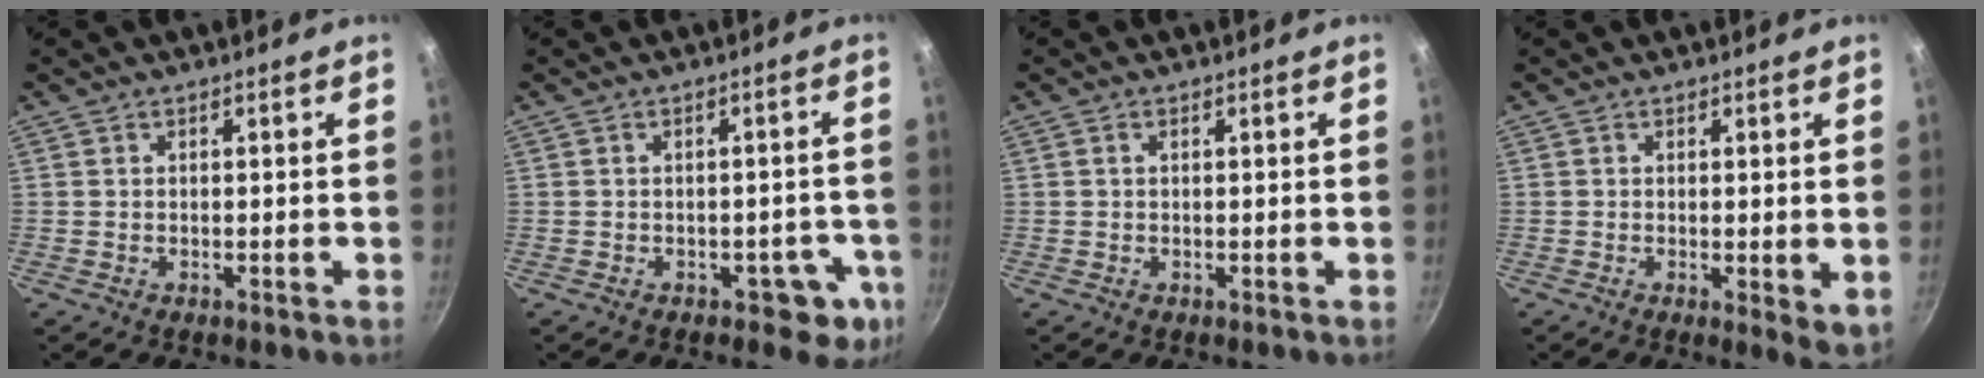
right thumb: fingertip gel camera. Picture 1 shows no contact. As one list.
[{"total": 6.4, "force": [-2.7, 4.0, 4.2], "torque": [-0.003, 0.028, -0.021]}, {"total": 0.7, "force": [0.2, 0.4, 0.5], "torque": [-0.009, 0.003, 0.003]}, {"total": 4.3, "force": [-0.1, 1.4, 4.1], "torque": [-0.053, -0.017, -0.001]}]